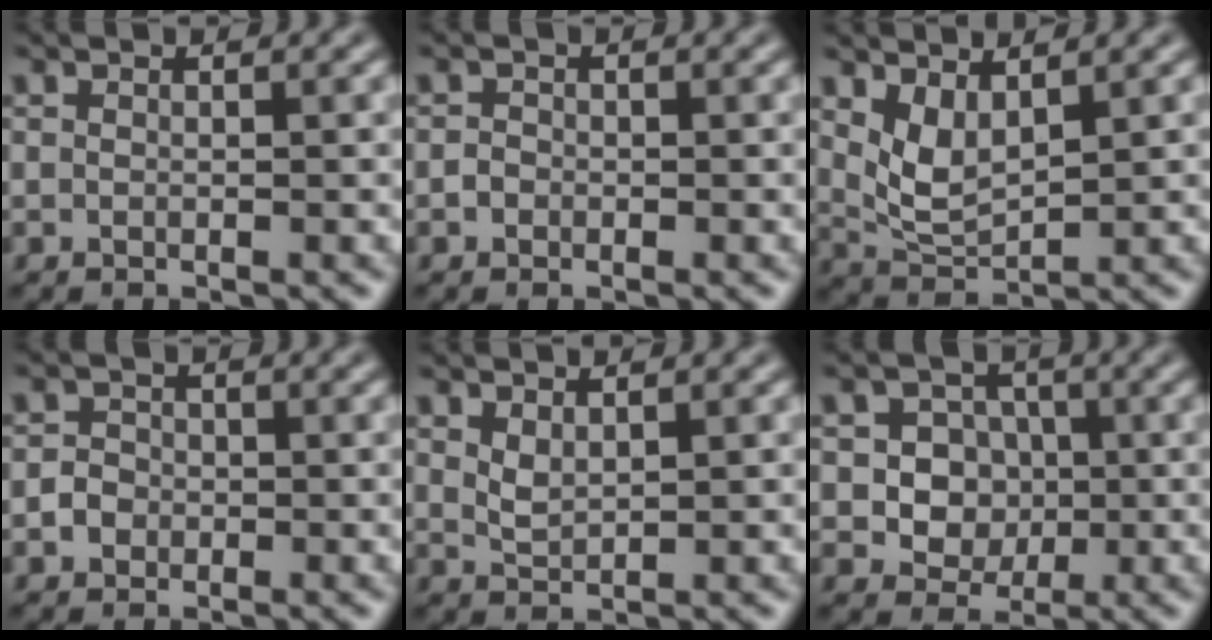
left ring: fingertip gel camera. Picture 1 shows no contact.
{"total": 0.8, "force": [-0.4, 0.7, 0.2], "torque": [0.000, -0.001, -0.010]}
{"total": 3.1, "force": [1.6, 1.4, 2.2], "torque": [-0.051, -0.012, 0.040]}
{"total": 1.7, "force": [-0.6, 1.5, 0.5], "torque": [0.005, 0.001, -0.015]}
{"total": 1.4, "force": [1.0, 0.6, 0.9], "torque": [-0.021, -0.001, 0.024]}
{"total": 5.0, "force": [-0.1, 4.6, 2.1], "torque": [-0.012, 0.014, -0.017]}